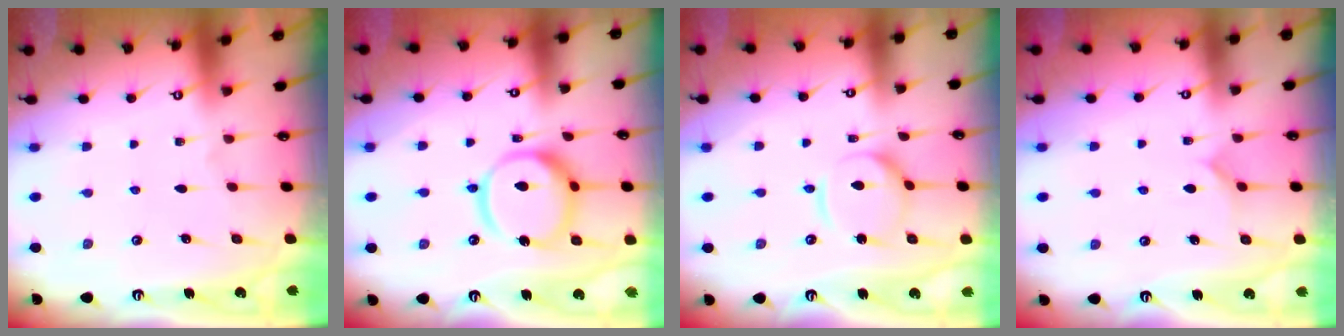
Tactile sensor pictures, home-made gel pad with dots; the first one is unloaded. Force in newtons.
{"total": 16.6, "press": 16.5, "slide": 1.7}
{"total": 9.0, "press": 9.0, "slide": 0.9}
{"total": 3.9, "press": 3.9, "slide": 0.4}